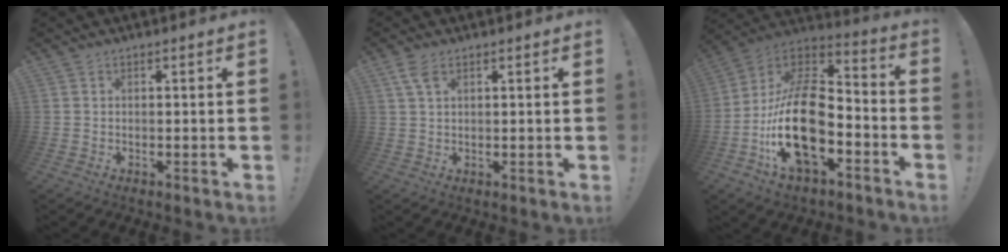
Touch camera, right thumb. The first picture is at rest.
{"total": 4.3, "force": [2.1, 2.0, 3.1], "torque": [-0.058, -0.002, 0.039]}
{"total": 23.3, "force": [-6.5, 12.5, 18.6], "torque": [-0.366, 0.035, -0.105]}